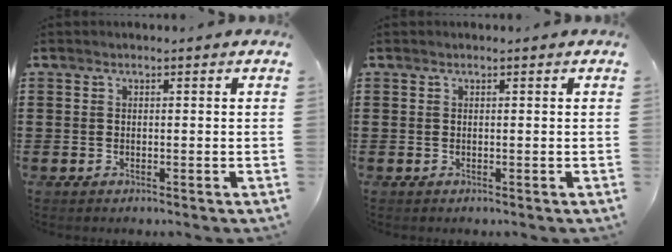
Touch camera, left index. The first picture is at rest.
{"total": 0.0}